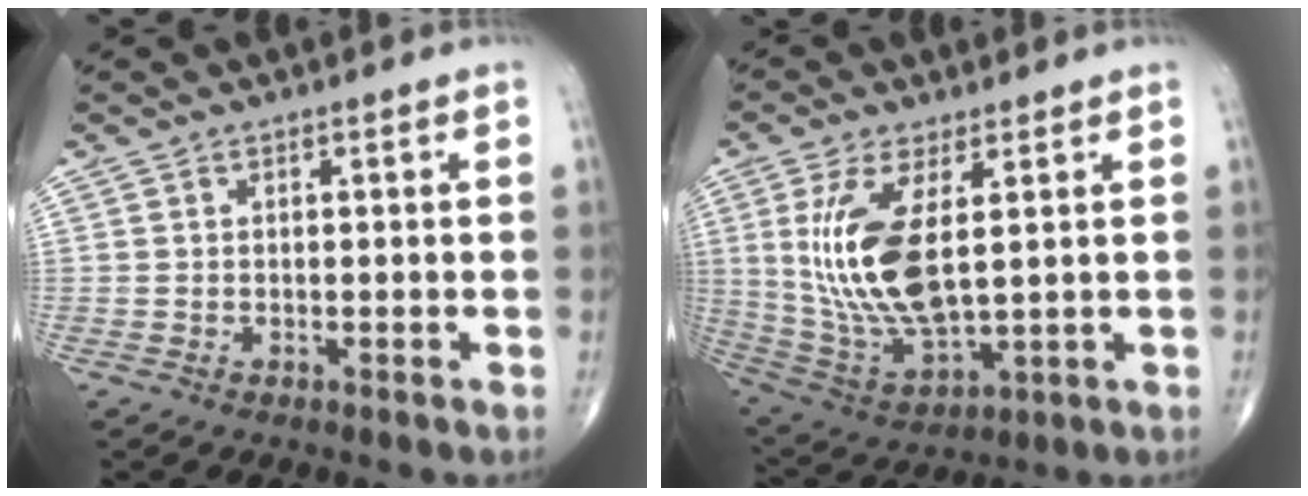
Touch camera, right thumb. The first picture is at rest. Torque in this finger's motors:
{"motor_torque": [-0.59, 1.36, 1.10, 0.87, 0.58]}